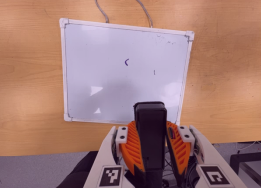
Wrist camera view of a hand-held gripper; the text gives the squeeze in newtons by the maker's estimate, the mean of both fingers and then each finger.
{"total": 10.7, "left": 8.3, "right": 13.1}